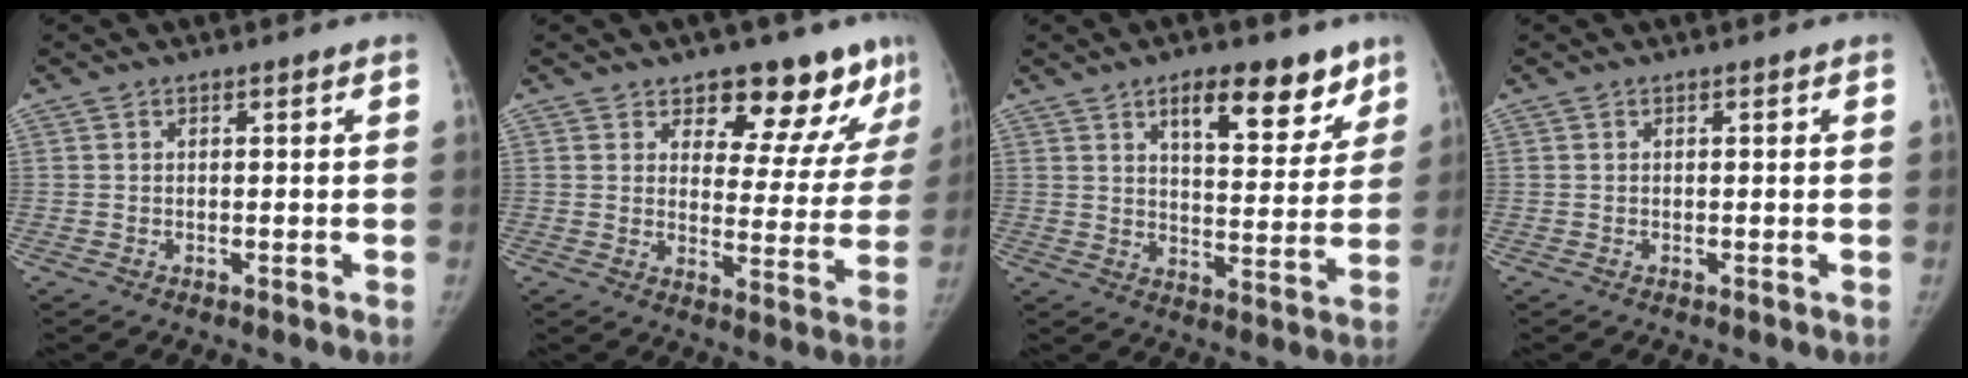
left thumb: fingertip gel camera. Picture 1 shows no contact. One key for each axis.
{"total": 14.7, "fx": 11.1, "fy": 6.9, "fz": 6.7, "tx": -0.020, "ty": -0.077, "tz": 0.132}
{"total": 13.6, "fx": 8.5, "fy": 5.8, "fz": 8.9, "tx": -0.077, "ty": -0.047, "tz": 0.127}
{"total": 0.0}